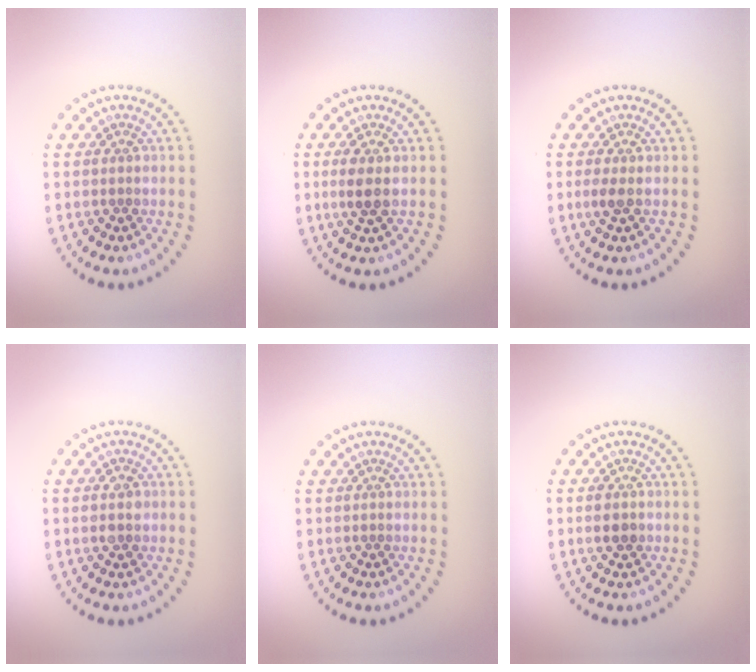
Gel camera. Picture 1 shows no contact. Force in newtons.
{"total": 1.9, "press": 1.8, "slide": 0.7}
{"total": 0.9, "press": 0.9, "slide": 0.3}
{"total": 2.0, "press": 2.0, "slide": 0.1}
{"total": 0.0}
{"total": 1.6, "press": 1.6, "slide": 0.2}